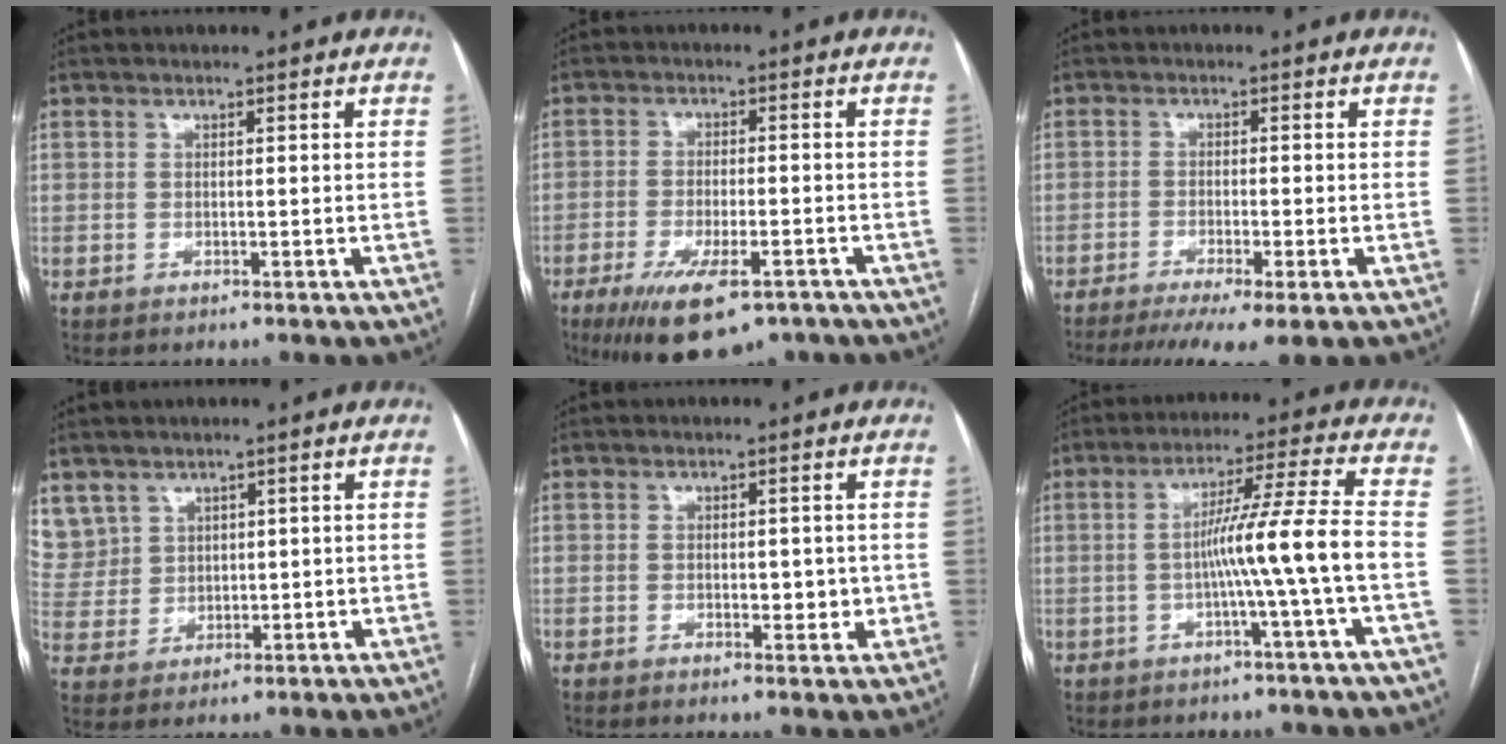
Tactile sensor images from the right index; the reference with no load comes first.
{"total": 11.9, "force": [-7.7, 3.6, 8.4], "torque": [-0.142, -0.018, -0.117]}
{"total": 9.4, "force": [-6.7, 0.6, 6.6], "torque": [-0.099, -0.017, -0.104]}
{"total": 8.6, "force": [5.3, 6.8, 0.9], "torque": [-0.032, 0.025, 0.128]}
{"total": 3.1, "force": [0.0, 1.8, 2.6], "torque": [-0.025, 0.002, 0.006]}
{"total": 9.3, "force": [-2.0, -2.3, 8.8], "torque": [-0.147, 0.013, -0.032]}